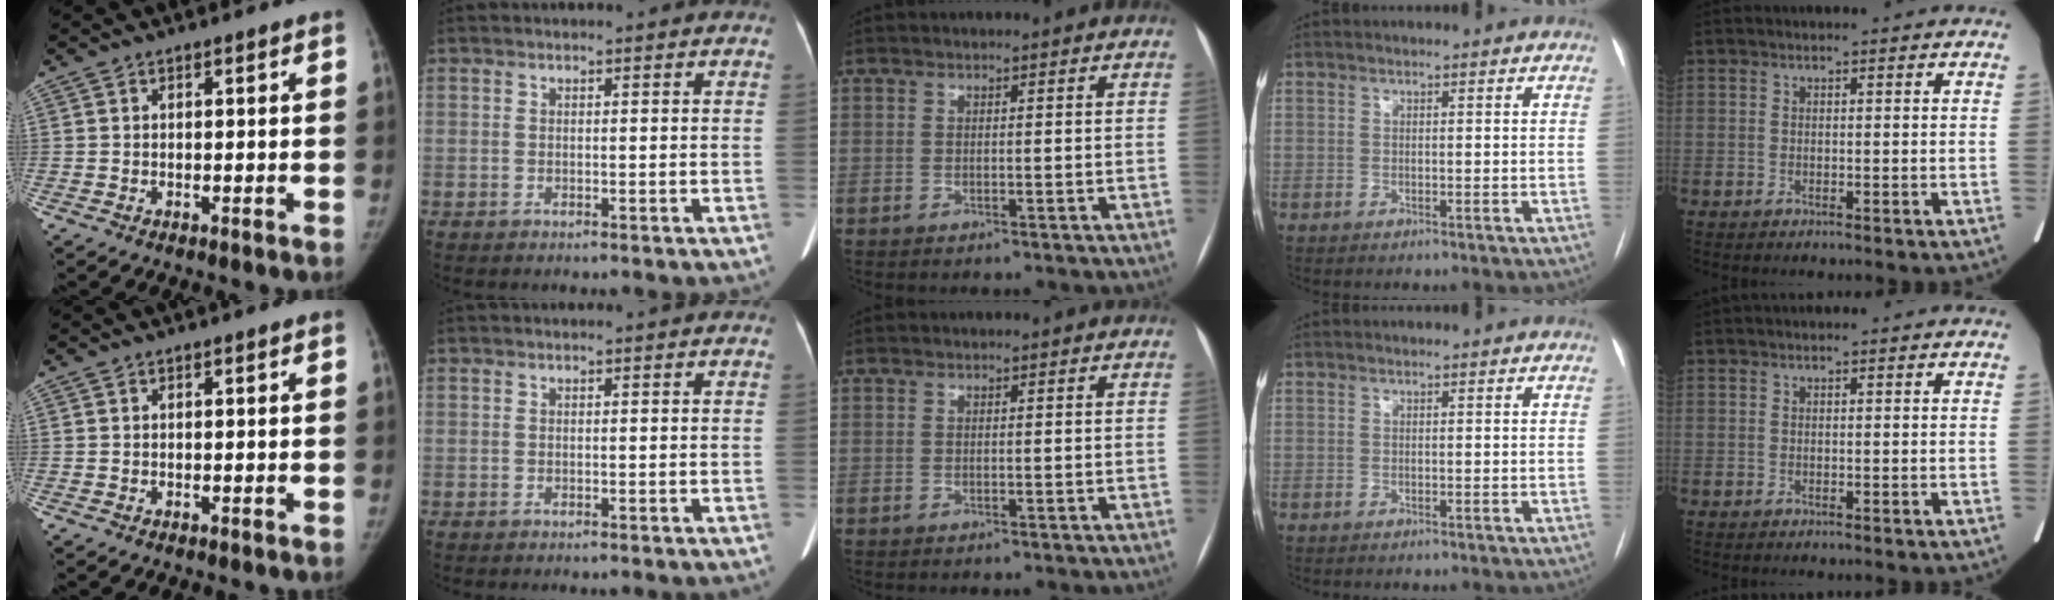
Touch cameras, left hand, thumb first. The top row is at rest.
{}